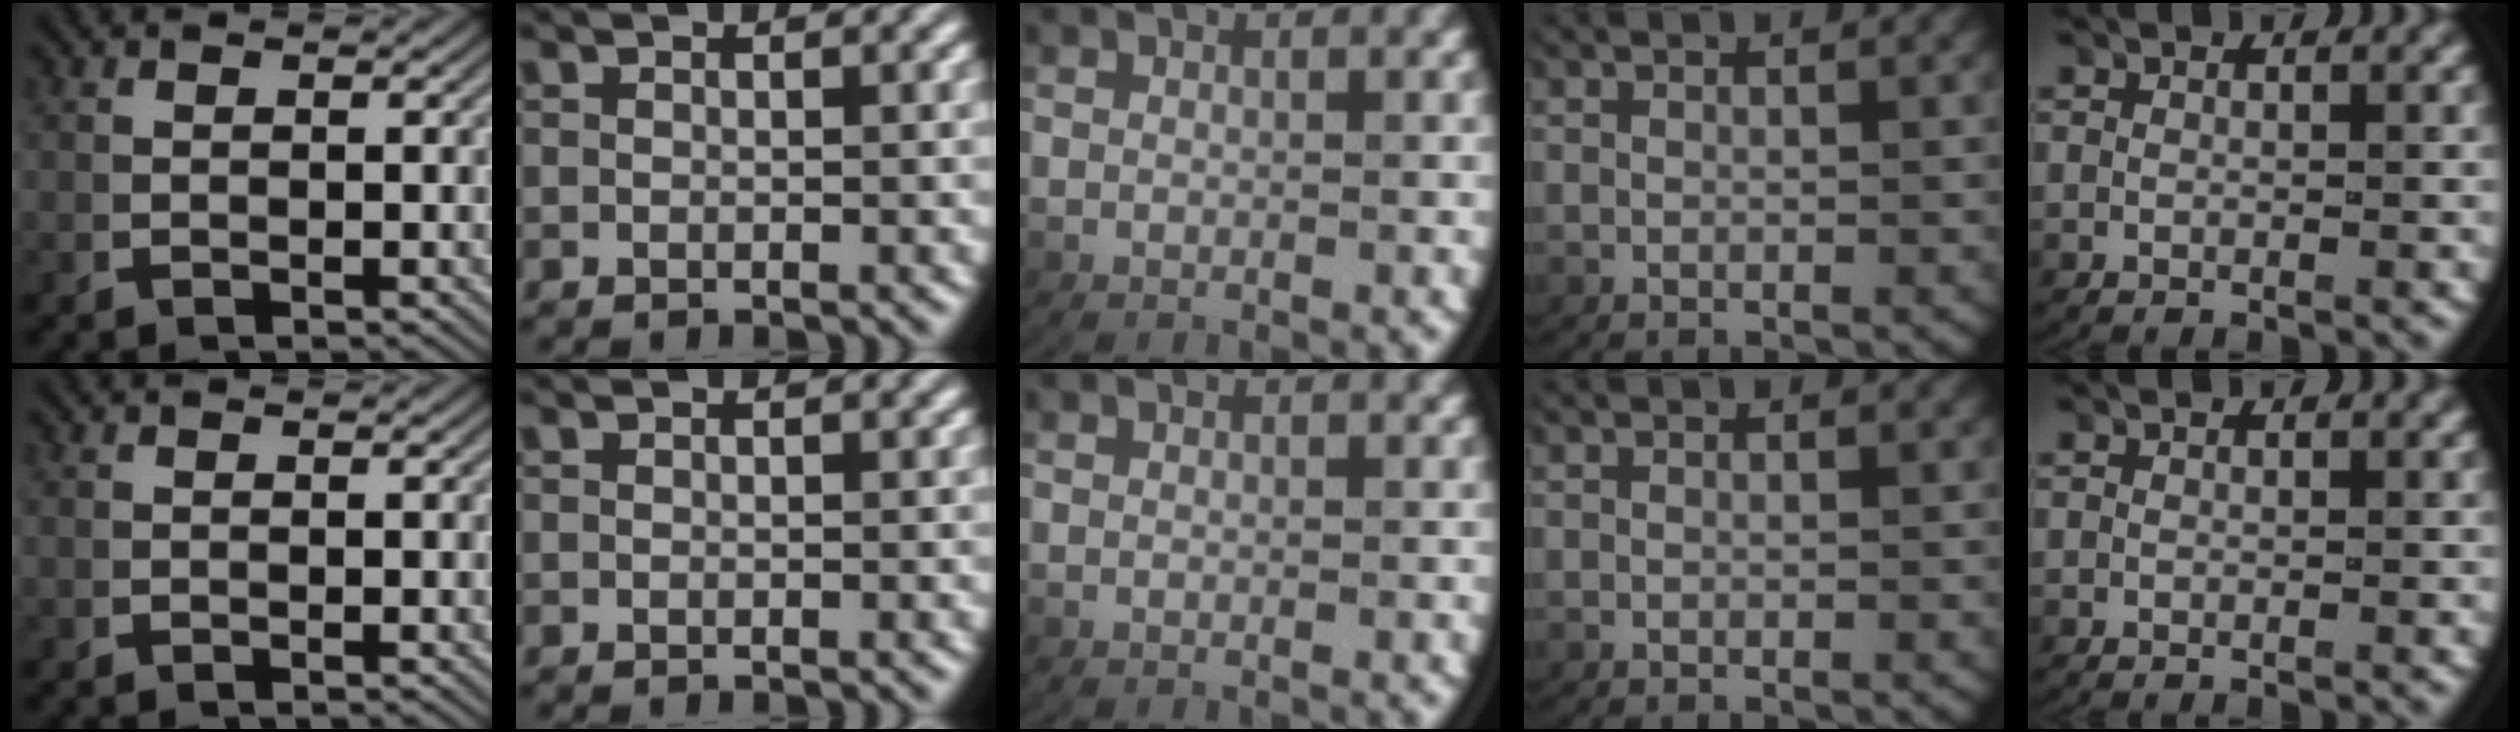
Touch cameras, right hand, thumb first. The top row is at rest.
{}